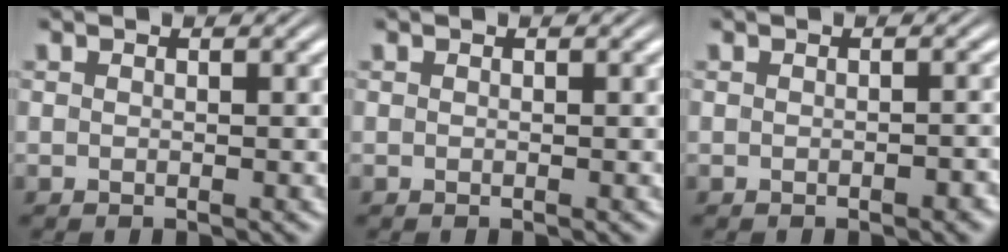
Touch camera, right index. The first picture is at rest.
{"total": 0.0}
{"total": 0.7, "force": [-0.6, 0.0, 0.2], "torque": [-0.008, 0.001, -0.011]}